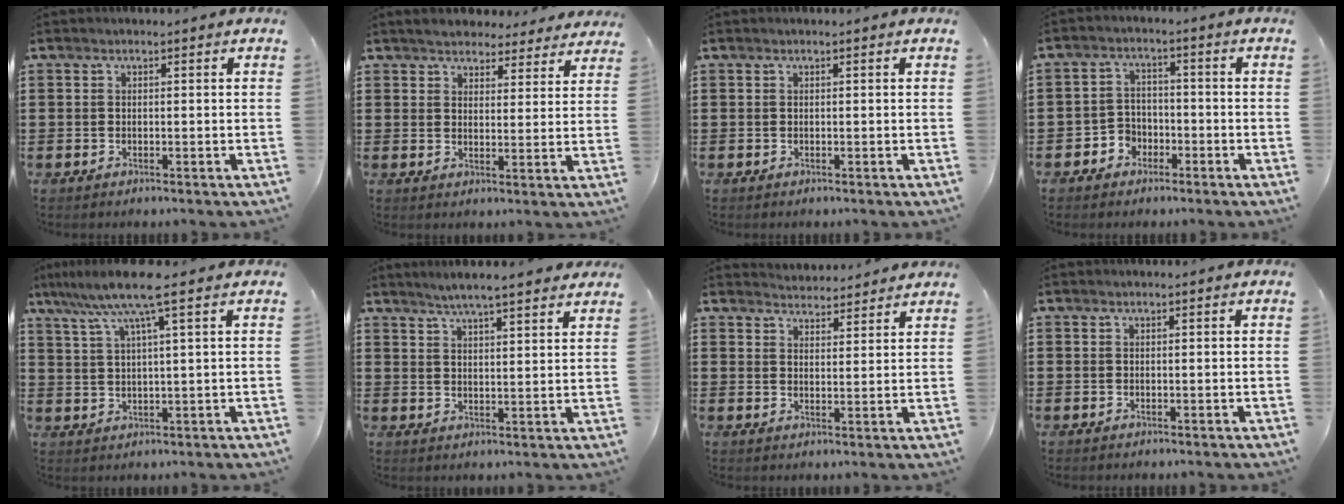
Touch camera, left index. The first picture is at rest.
{"total": 4.1, "force": [4.0, 0.7, 0.4], "torque": [-0.024, -0.011, 0.073]}
{"total": 0.0}
{"total": 3.6, "force": [-2.4, 2.6, 0.7], "torque": [-0.021, 0.009, -0.051]}
{"total": 8.5, "force": [5.1, 0.3, 6.7], "torque": [-0.145, -0.008, 0.086]}
{"total": 4.2, "force": [3.9, -0.1, 1.7], "torque": [-0.044, -0.011, 0.068]}
{"total": 3.3, "force": [3.3, 0.1, -0.3], "torque": [-0.005, -0.015, 0.061]}
{"total": 0.0}